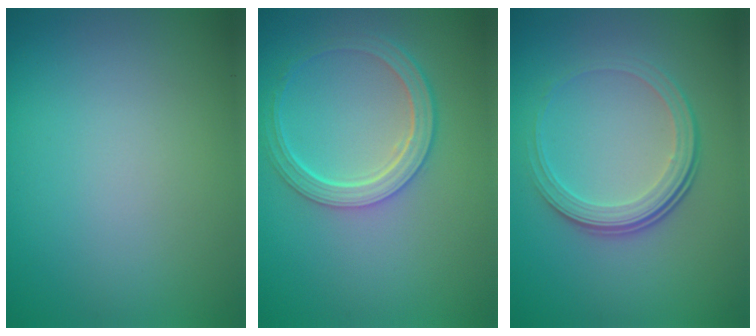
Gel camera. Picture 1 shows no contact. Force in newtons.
{"total": 4.4, "press": 3.4, "slide": 2.8}
{"total": 4.1, "press": 2.7, "slide": 3.0}